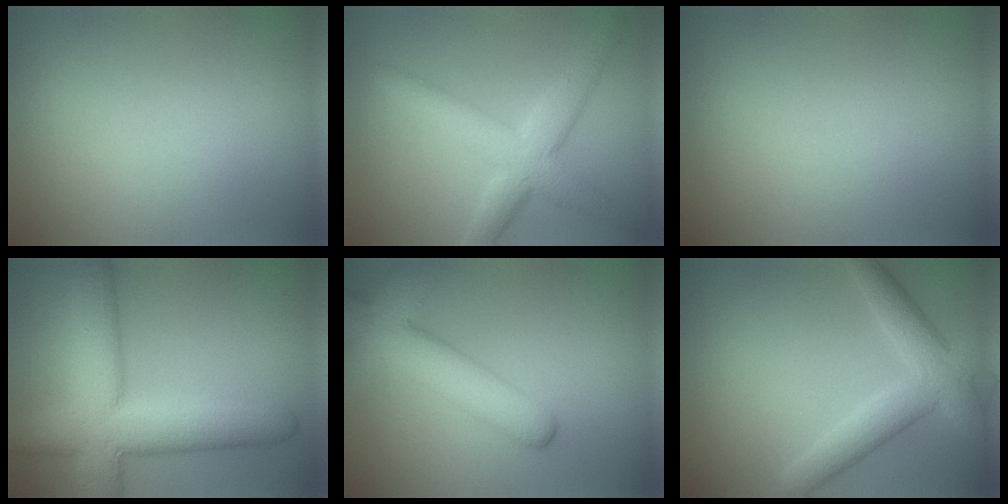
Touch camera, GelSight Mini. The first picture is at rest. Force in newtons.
{"total": 5.0, "press": 5.0, "slide": 0.2}
{"total": 0.0}
{"total": 9.8, "press": 9.8, "slide": 0.7}
{"total": 6.8, "press": 6.8, "slide": 0.4}
{"total": 4.9, "press": 4.9, "slide": 0.3}